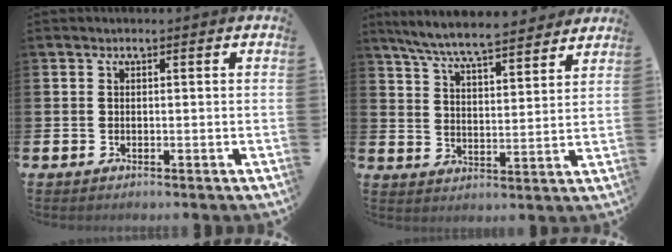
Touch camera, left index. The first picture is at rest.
{"total": 7.4, "force": [7.0, 0.4, 2.3], "torque": [-0.075, -0.043, 0.124]}